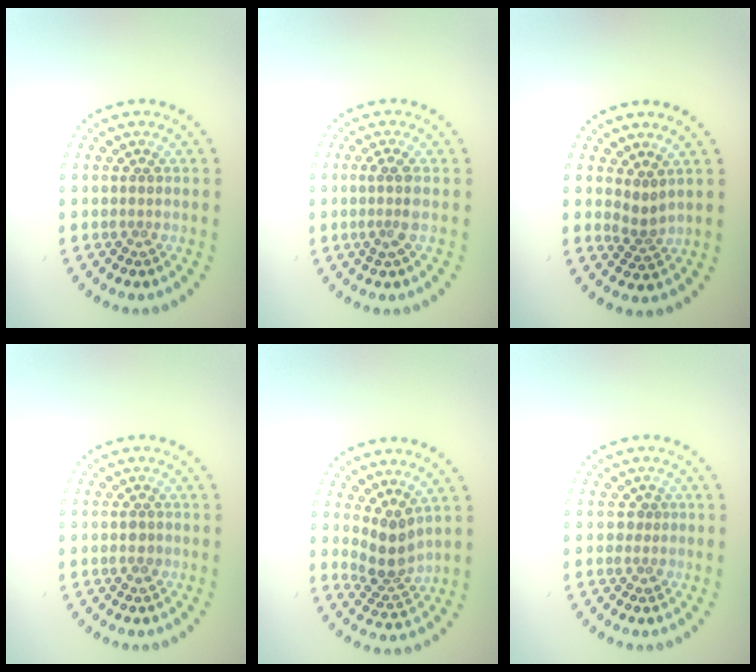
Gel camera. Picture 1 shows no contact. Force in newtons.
{"total": 1.9, "press": 1.6, "slide": 1.1}
{"total": 1.8, "press": 1.2, "slide": 1.4}
{"total": 1.0, "press": 1.0, "slide": 0.2}
{"total": 3.2, "press": 2.5, "slide": 2.0}
{"total": 1.1, "press": 0.8, "slide": 0.7}